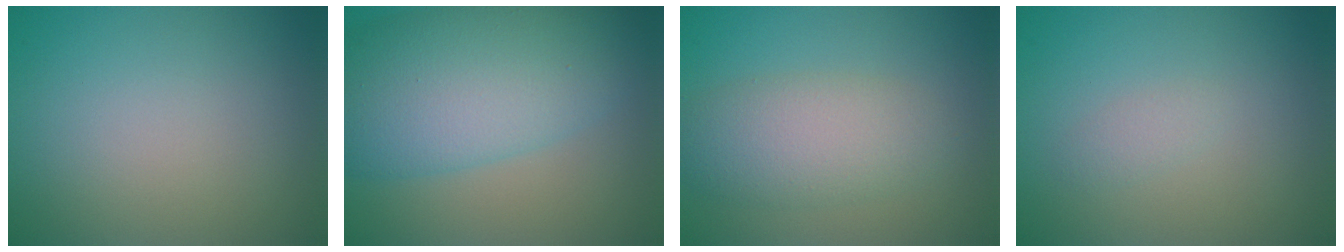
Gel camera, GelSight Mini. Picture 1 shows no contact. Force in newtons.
{"total": 10.4, "press": 10.4, "slide": 0.4}
{"total": 4.5, "press": 4.5, "slide": 0.4}
{"total": 0.8, "press": 0.8, "slide": 0.1}